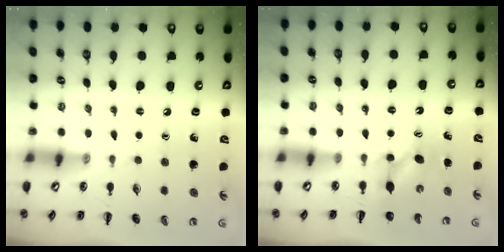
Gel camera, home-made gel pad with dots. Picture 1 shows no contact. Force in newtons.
{"total": 4.7, "press": 4.6, "slide": 1.0}